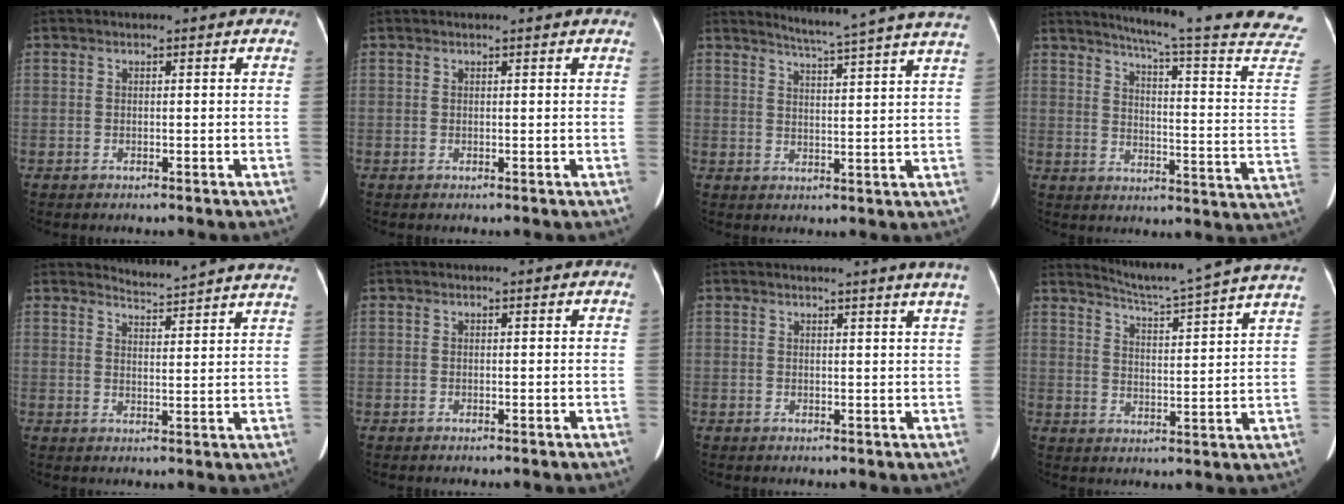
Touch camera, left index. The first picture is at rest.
{"total": 1.2, "force": [1.1, -0.1, 0.5], "torque": [-0.013, 0.011, 0.016]}
{"total": 15.4, "force": [14.0, -2.0, 6.0], "torque": [-0.098, -0.054, 0.166]}
{"total": 24.8, "force": [22.0, -1.3, 11.4], "torque": [-0.160, -0.107, 0.260]}
{"total": 12.5, "force": [12.4, -1.0, 1.7], "torque": [-0.025, -0.059, 0.137]}
{"total": 0.0}
{"total": 4.4, "force": [3.8, -1.1, 2.1], "torque": [-0.026, -0.006, 0.031]}
{"total": 18.2, "force": [16.7, -2.1, 6.8], "torque": [-0.118, -0.058, 0.213]}